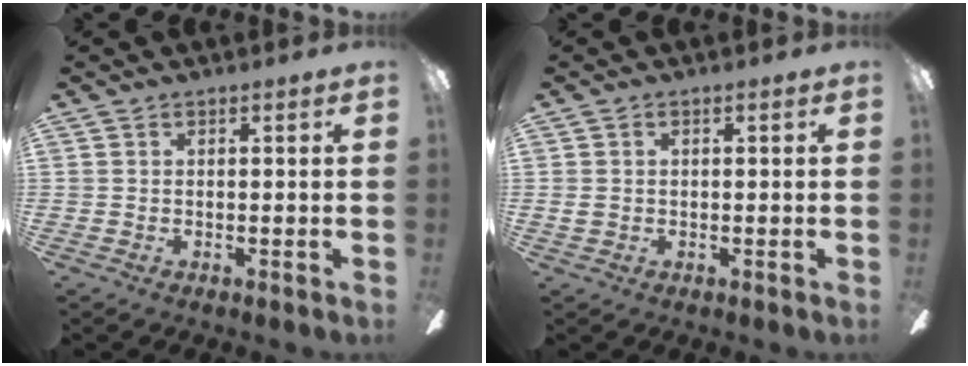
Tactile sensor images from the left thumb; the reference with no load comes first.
{"total": 1.4, "force": [0.0, 1.1, 0.8], "torque": [-0.016, 0.006, -0.002]}